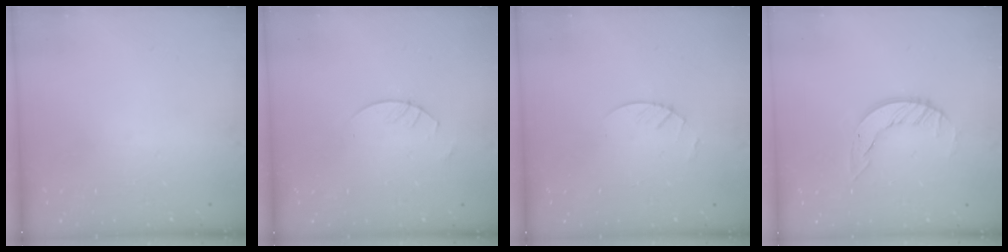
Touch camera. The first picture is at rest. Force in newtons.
{"total": 2.4, "press": 2.4, "slide": 0.1}
{"total": 3.0, "press": 3.0, "slide": 0.3}
{"total": 4.5, "press": 4.5, "slide": 0.4}